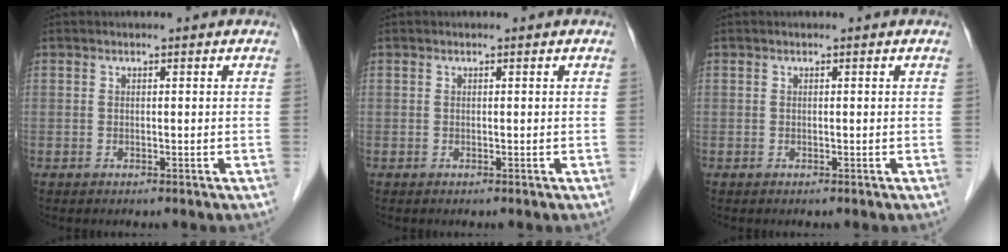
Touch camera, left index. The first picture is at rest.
{"total": 0.0}
{"total": 0.0}